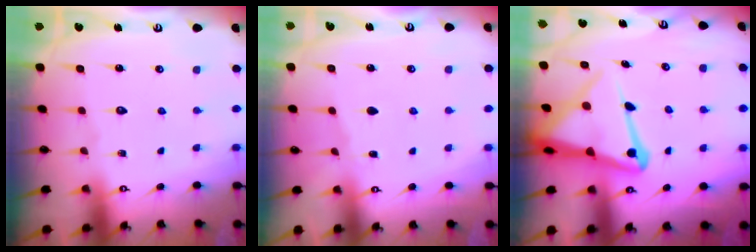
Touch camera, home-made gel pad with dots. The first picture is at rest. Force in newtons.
{"total": 2.3, "press": 2.3, "slide": 0.3}
{"total": 10.3, "press": 10.2, "slide": 0.9}